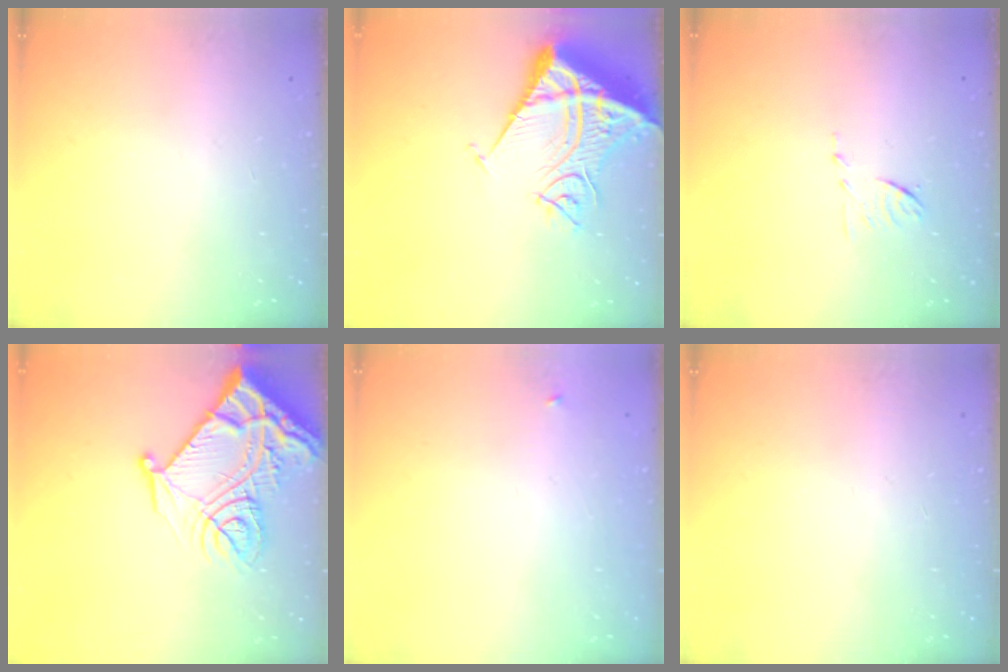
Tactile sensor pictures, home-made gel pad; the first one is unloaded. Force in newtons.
{"total": 16.9, "press": 16.7, "slide": 2.3}
{"total": 6.2, "press": 6.2, "slide": 0.7}
{"total": 22.5, "press": 22.3, "slide": 2.7}
{"total": 2.3, "press": 2.3, "slide": 0.2}
{"total": 0.0}